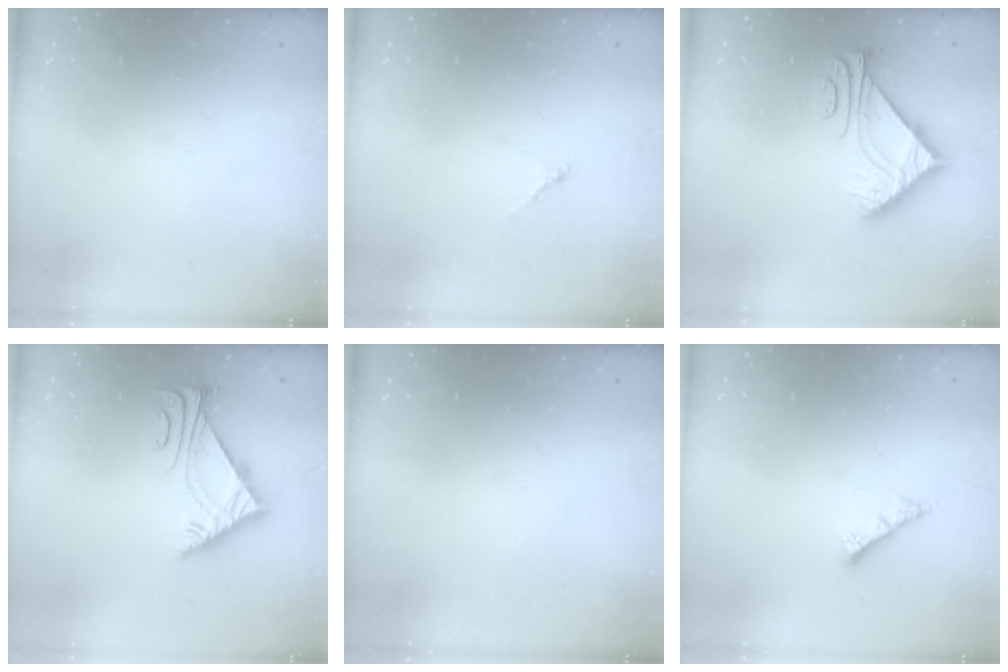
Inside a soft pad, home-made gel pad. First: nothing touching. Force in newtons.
{"total": 0.8, "press": 0.6, "slide": 0.4}
{"total": 7.7, "press": 7.6, "slide": 1.0}
{"total": 6.3, "press": 6.3, "slide": 0.9}
{"total": 0.0}
{"total": 3.0, "press": 3.0, "slide": 0.1}